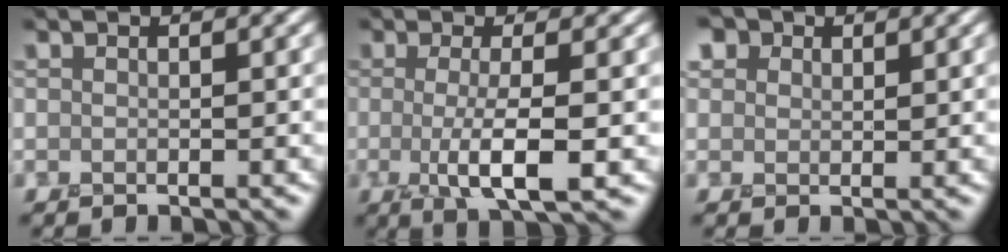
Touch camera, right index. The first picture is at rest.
{"total": 4.4, "force": [-0.2, 1.2, 4.2], "torque": [-0.079, -0.009, -0.004]}
{"total": 3.5, "force": [2.2, 2.4, 1.0], "torque": [-0.033, 0.020, 0.022]}